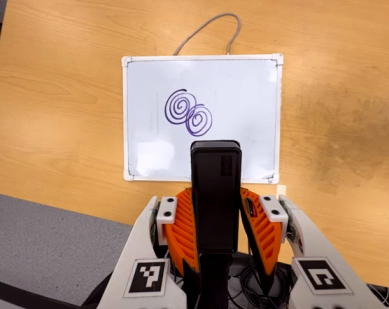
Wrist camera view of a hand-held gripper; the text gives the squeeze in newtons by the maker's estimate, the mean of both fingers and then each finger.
{"total": 3.2, "left": 1.9, "right": 4.6}